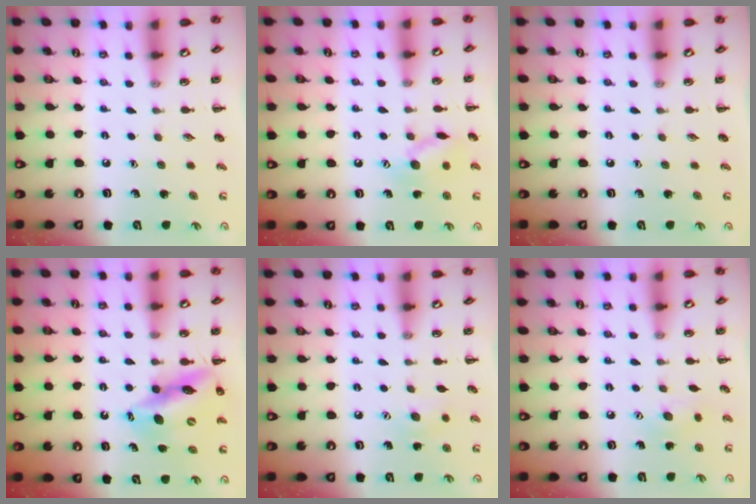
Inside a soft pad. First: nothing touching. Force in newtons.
{"total": 10.3, "press": 10.3, "slide": 0.5}
{"total": 0.0}
{"total": 13.6, "press": 13.0, "slide": 3.9}
{"total": 6.6, "press": 6.5, "slide": 1.3}
{"total": 6.2, "press": 6.0, "slide": 1.7}